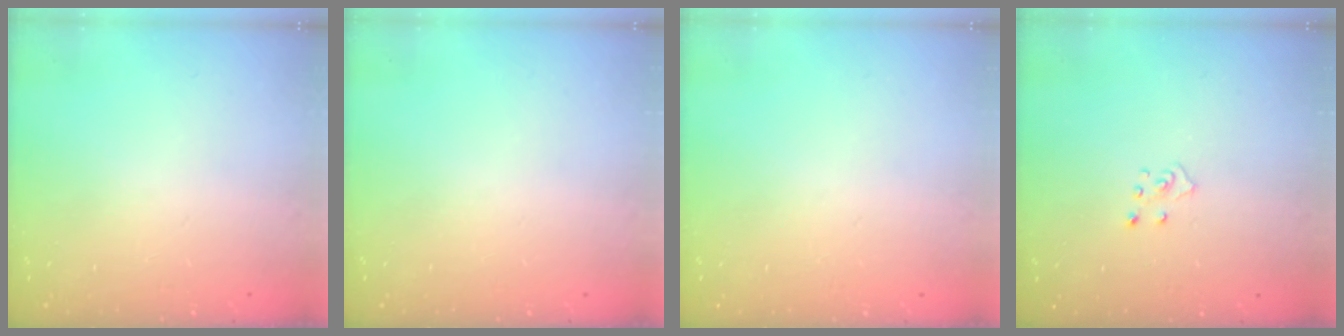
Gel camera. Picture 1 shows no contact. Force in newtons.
{"total": 0.0}
{"total": 0.0}
{"total": 2.7, "press": 2.7, "slide": 0.2}